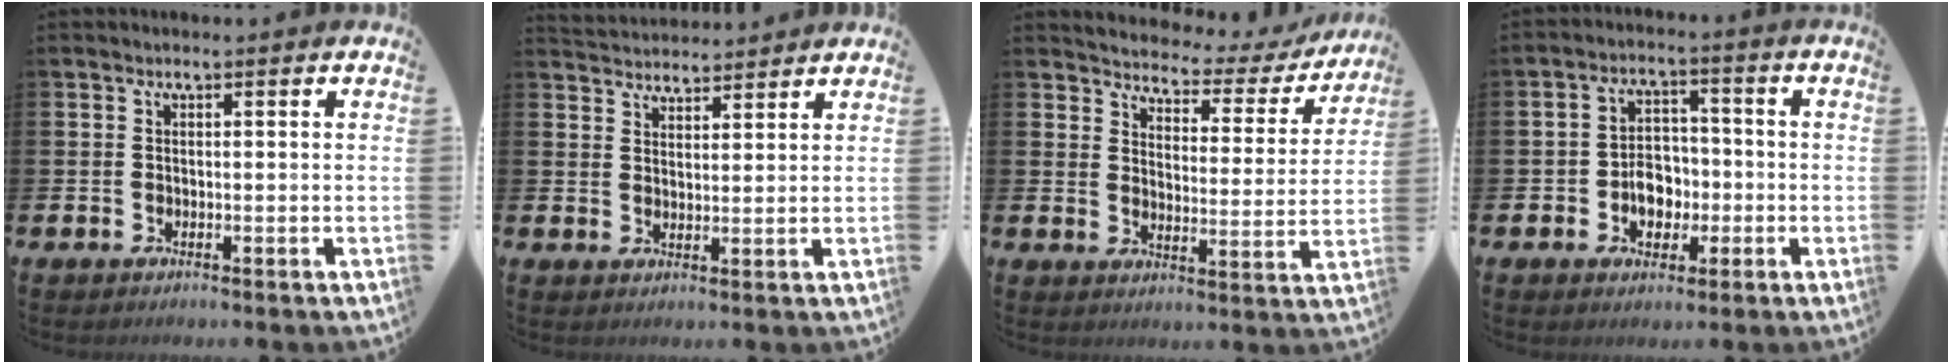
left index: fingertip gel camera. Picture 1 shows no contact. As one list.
[{"total": 3.4, "force": [3.3, 0.6, -0.5], "torque": [-0.001, -0.018, 0.060]}, {"total": 3.6, "force": [3.3, 1.3, 0.5], "torque": [-0.036, -0.033, 0.049]}, {"total": 4.9, "force": [-1.4, 3.8, 2.8], "torque": [-0.041, 0.005, -0.034]}]